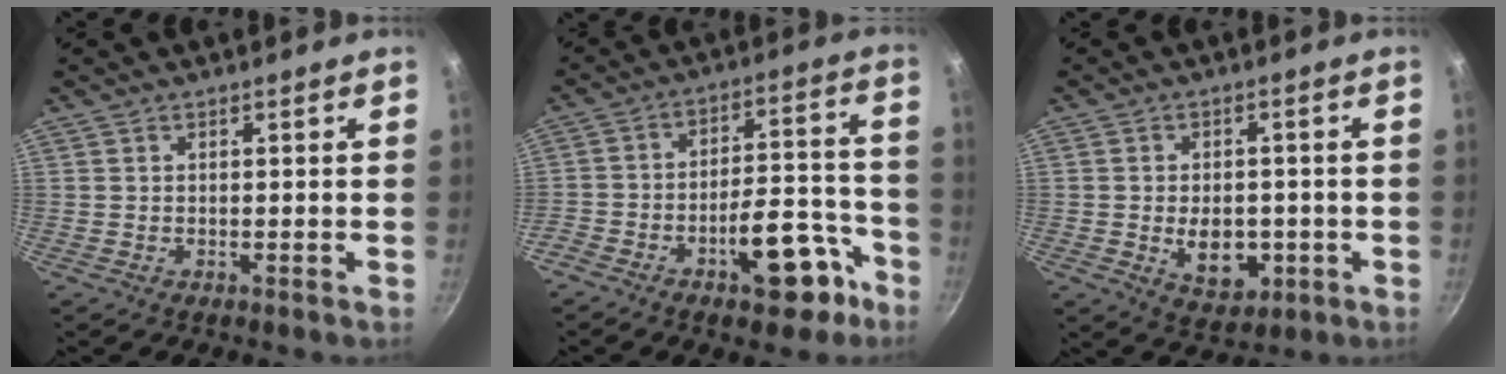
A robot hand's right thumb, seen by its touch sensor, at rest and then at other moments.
{"total": 14.4, "force": [-8.2, 6.5, 9.9], "torque": [-0.111, 0.081, -0.112]}
{"total": 8.5, "force": [-1.7, 5.8, 6.0], "torque": [-0.065, 0.000, -0.013]}